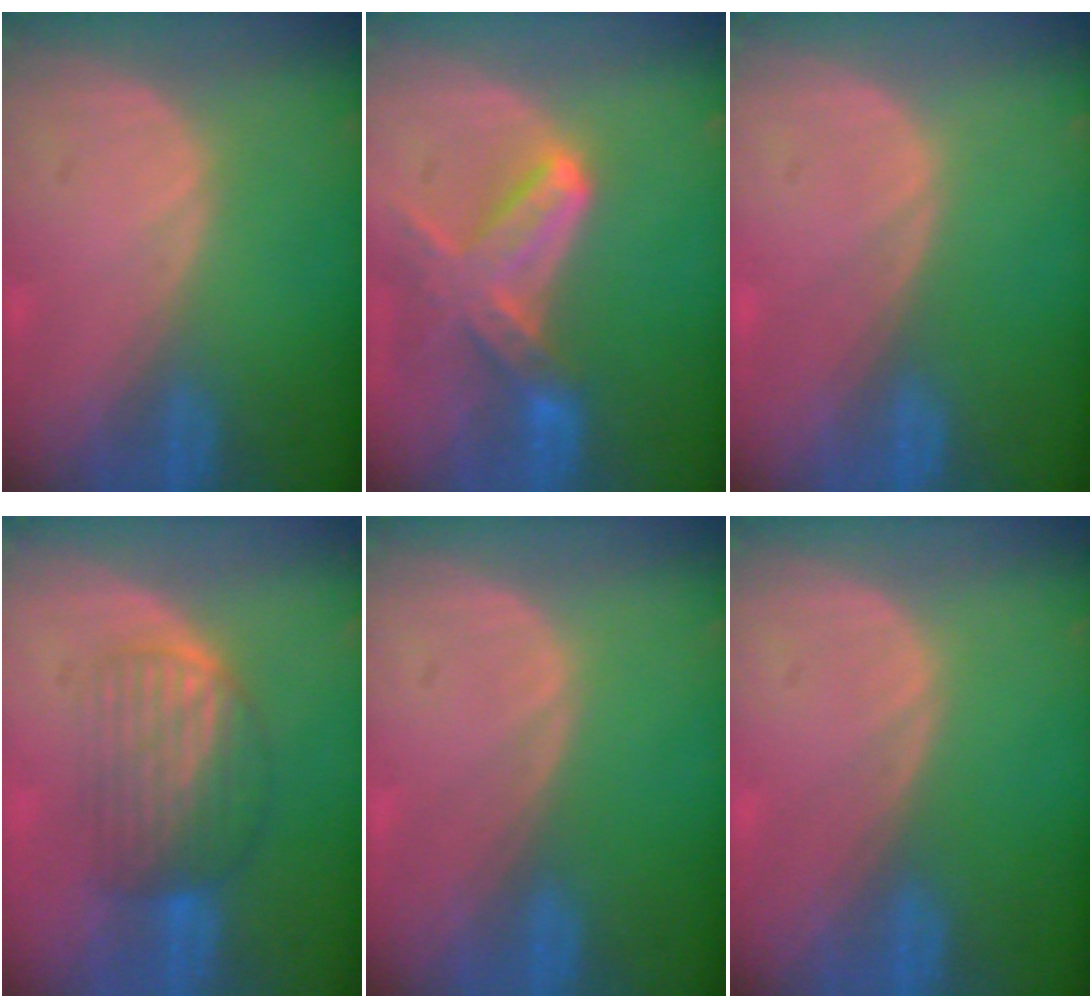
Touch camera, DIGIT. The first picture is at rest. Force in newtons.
{"total": 7.6, "press": 6.9, "slide": 3.4}
{"total": 0.0}
{"total": 6.5, "press": 6.3, "slide": 1.5}
{"total": 0.0}
{"total": 0.0}